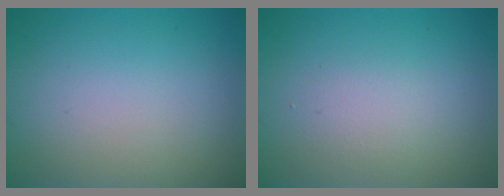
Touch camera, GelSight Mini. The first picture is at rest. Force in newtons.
{"total": 1.6, "press": 1.6, "slide": 0.1}